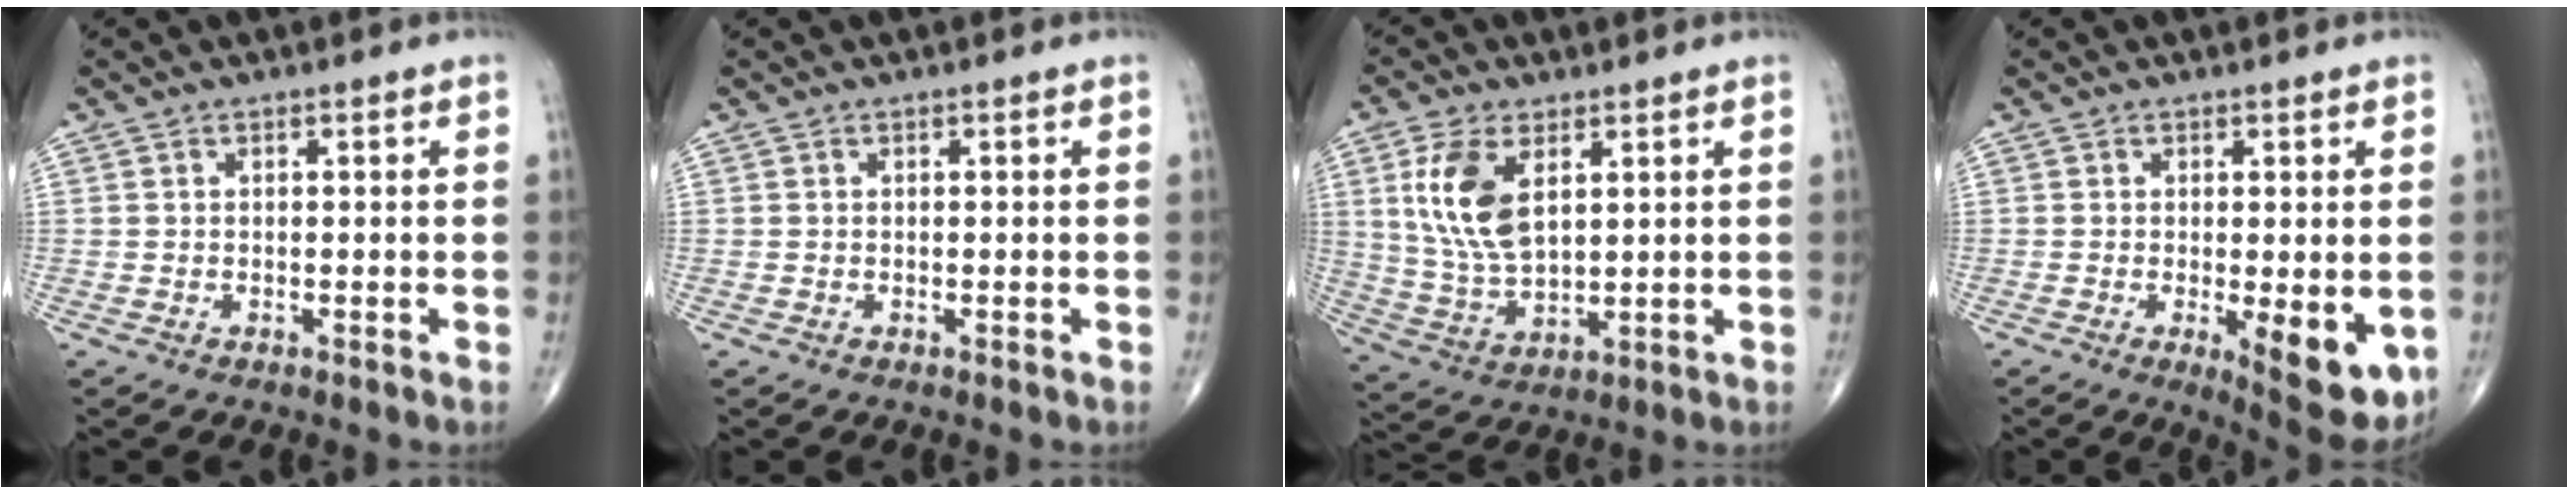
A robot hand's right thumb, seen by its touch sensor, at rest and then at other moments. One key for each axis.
{"total": 0.0}
{"total": 11.8, "fx": 3.9, "fy": 6.3, "fz": 9.2, "tx": -0.183, "ty": -0.014, "tz": 0.083}
{"total": 9.8, "fx": -2.2, "fy": 3.2, "fz": 8.9, "tx": -0.115, "ty": -0.024, "tz": -0.023}